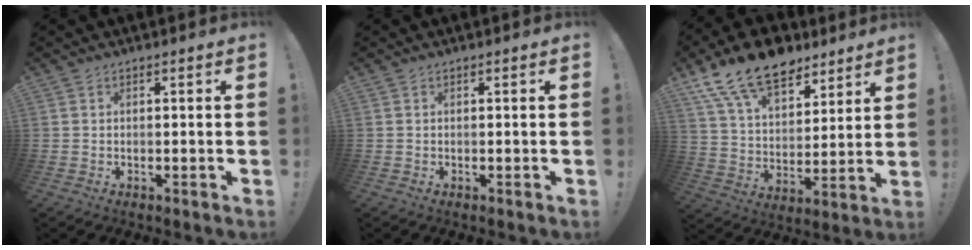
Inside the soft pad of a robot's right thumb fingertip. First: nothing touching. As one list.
[{"total": 0.0}, {"total": 17.9, "force": [12.5, 9.5, 8.6], "torque": [-0.152, -0.081, 0.231]}]